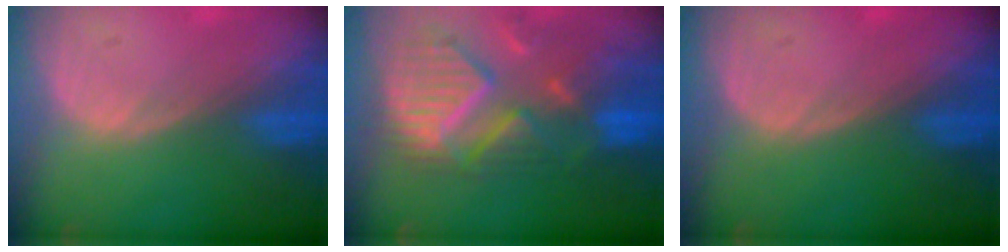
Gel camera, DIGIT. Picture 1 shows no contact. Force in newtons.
{"total": 11.9, "press": 10.4, "slide": 5.7}
{"total": 0.0}